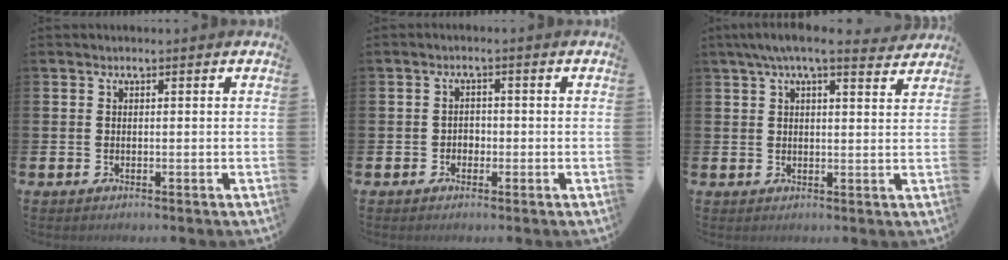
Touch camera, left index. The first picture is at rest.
{"total": 1.6, "force": [-0.8, 1.4, 0.5], "torque": [-0.008, 0.003, -0.018]}
{"total": 5.7, "force": [4.9, 0.8, 2.8], "torque": [-0.059, -0.012, 0.086]}